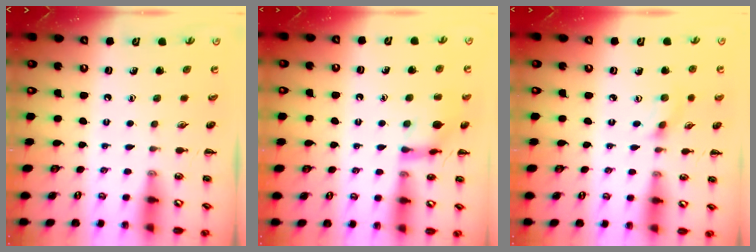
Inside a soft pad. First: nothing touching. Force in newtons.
{"total": 11.8, "press": 11.8, "slide": 0.2}
{"total": 1.6, "press": 1.5, "slide": 0.5}